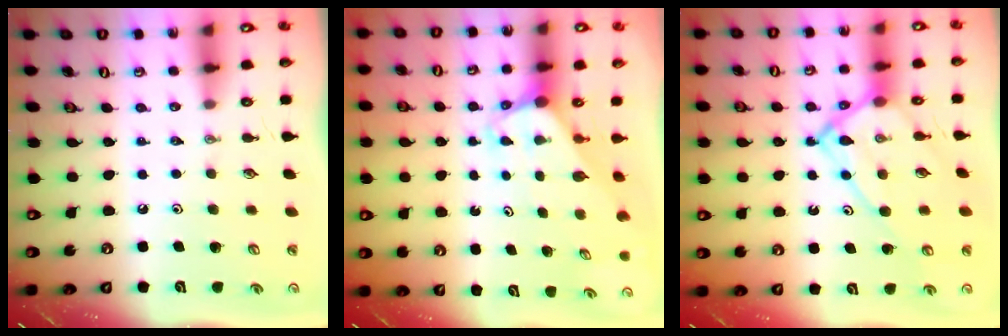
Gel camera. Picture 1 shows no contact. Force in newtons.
{"total": 3.3, "press": 3.3, "slide": 0.1}
{"total": 13.3, "press": 13.2, "slide": 1.7}